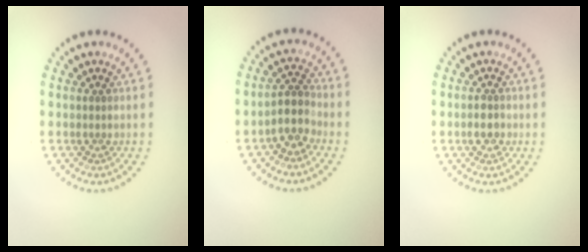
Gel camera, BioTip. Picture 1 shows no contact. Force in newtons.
{"total": 2.8, "press": 2.4, "slide": 1.5}
{"total": 1.5, "press": 1.5, "slide": 0.2}